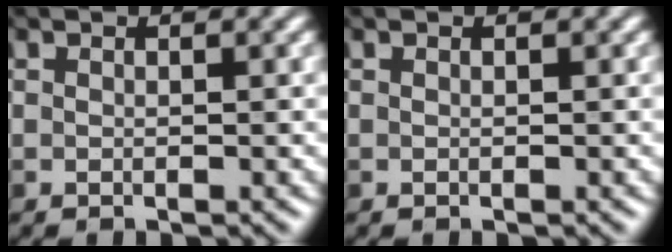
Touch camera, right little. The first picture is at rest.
{"total": 0.0}